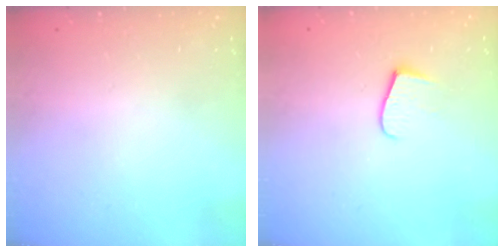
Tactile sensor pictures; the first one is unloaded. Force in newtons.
{"total": 7.7, "press": 7.7, "slide": 0.6}